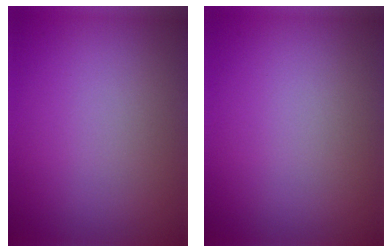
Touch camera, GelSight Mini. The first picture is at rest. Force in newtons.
{"total": 0.0}